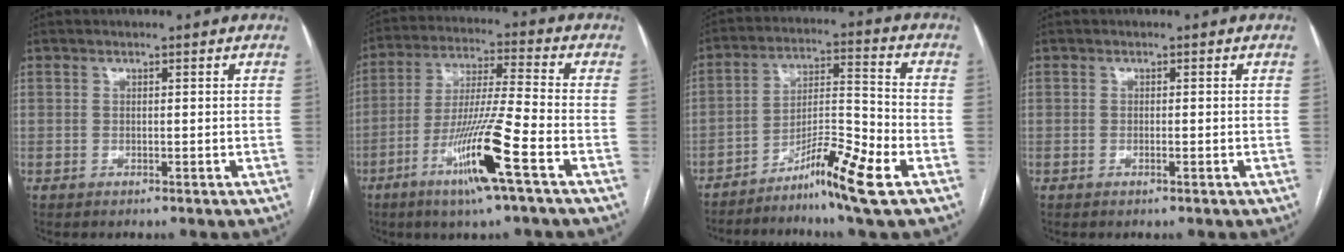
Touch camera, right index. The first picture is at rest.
{"total": 13.5, "force": [-6.3, -0.9, 11.9], "torque": [-0.234, -0.019, -0.120]}
{"total": 12.6, "force": [-7.4, -0.3, 10.2], "torque": [-0.185, -0.009, -0.126]}
{"total": 0.7, "force": [-0.3, 0.0, 0.6], "torque": [-0.014, -0.001, -0.004]}